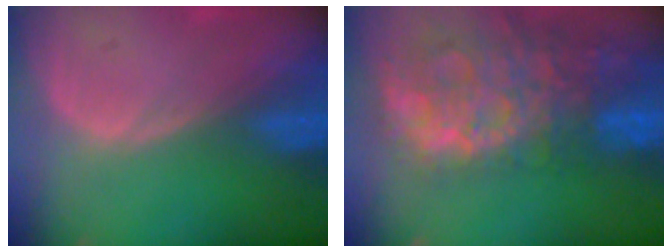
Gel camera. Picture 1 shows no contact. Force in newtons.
{"total": 14.3, "press": 11.6, "slide": 8.3}